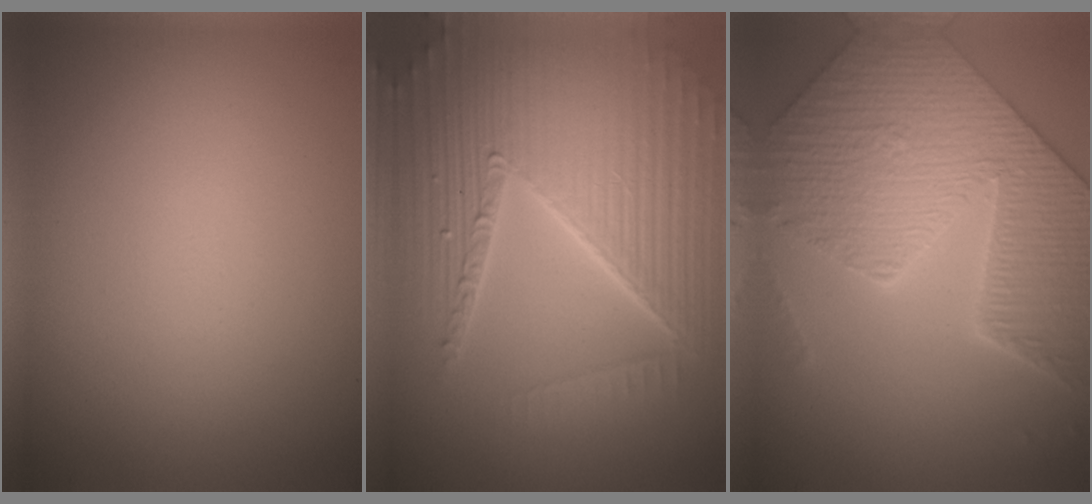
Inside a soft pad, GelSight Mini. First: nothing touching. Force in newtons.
{"total": 10.1, "press": 6.3, "slide": 7.9}
{"total": 8.2, "press": 6.8, "slide": 4.5}